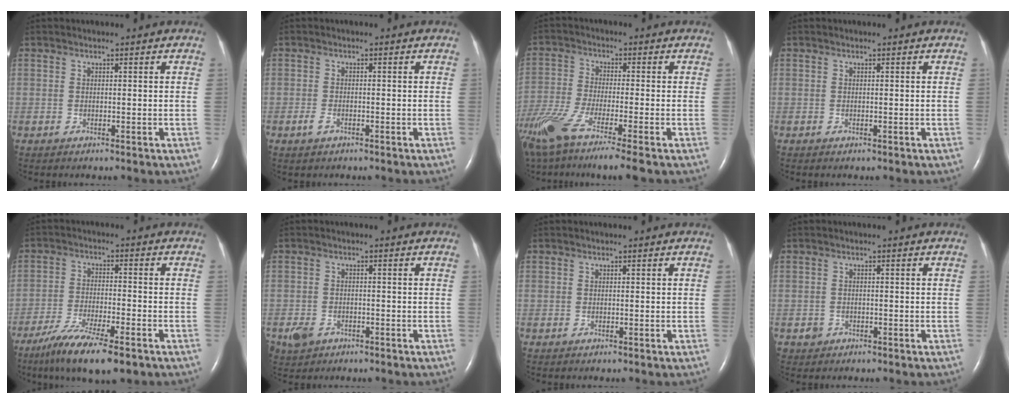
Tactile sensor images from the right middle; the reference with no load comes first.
{"total": 1.5, "force": [-0.9, 0.8, 1.0], "torque": [-0.030, -0.001, -0.015]}
{"total": 14.1, "force": [-10.1, 0.4, 9.9], "torque": [-0.215, -0.047, -0.182]}
{"total": 0.0}
{"total": 11.9, "force": [-8.3, 1.9, 8.4], "torque": [-0.148, -0.030, -0.138]}
{"total": 3.4, "force": [-1.9, 2.6, 1.2], "torque": [-0.029, 0.000, -0.025]}
{"total": 0.0}
{"total": 1.2, "force": [-0.6, 1.1, 0.0], "torque": [0.000, 0.004, -0.009]}